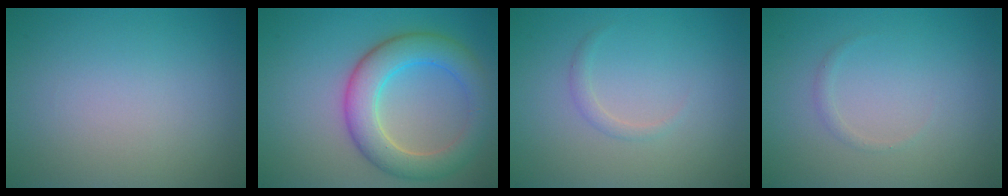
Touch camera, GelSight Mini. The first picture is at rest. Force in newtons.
{"total": 6.2, "press": 6.2, "slide": 0.2}
{"total": 0.9, "press": 0.9, "slide": 0.1}
{"total": 0.6, "press": 0.6, "slide": 0.0}